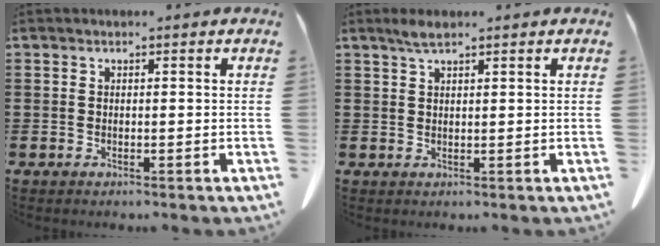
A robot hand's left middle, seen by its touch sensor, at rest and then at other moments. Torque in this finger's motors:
{"motor_torque": [0.14, 0.05, 0.04, 0.03]}